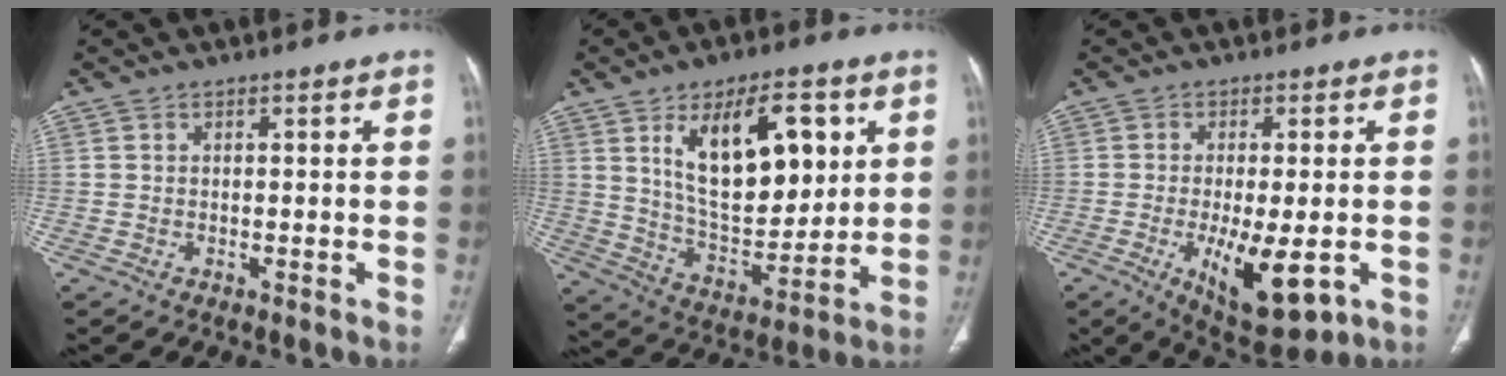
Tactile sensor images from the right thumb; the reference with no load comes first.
{"total": 19.3, "force": [6.8, 9.7, 15.2], "torque": [-0.198, -0.034, 0.128]}
{"total": 12.1, "force": [-3.5, 4.7, 10.6], "torque": [-0.160, -0.017, -0.040]}